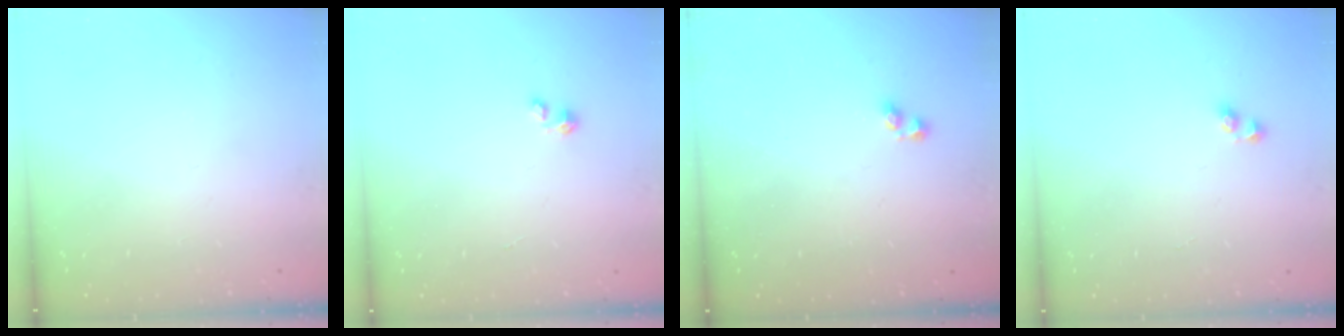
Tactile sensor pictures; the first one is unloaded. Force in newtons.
{"total": 0.0}
{"total": 2.9, "press": 2.9, "slide": 0.6}
{"total": 2.7, "press": 2.6, "slide": 0.6}